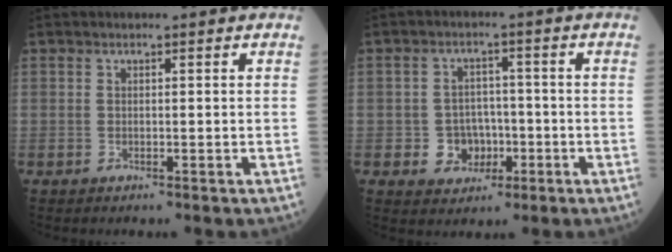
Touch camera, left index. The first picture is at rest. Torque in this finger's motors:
{"motor_torque": [0.69, 0.08, 0.24, 0.03]}